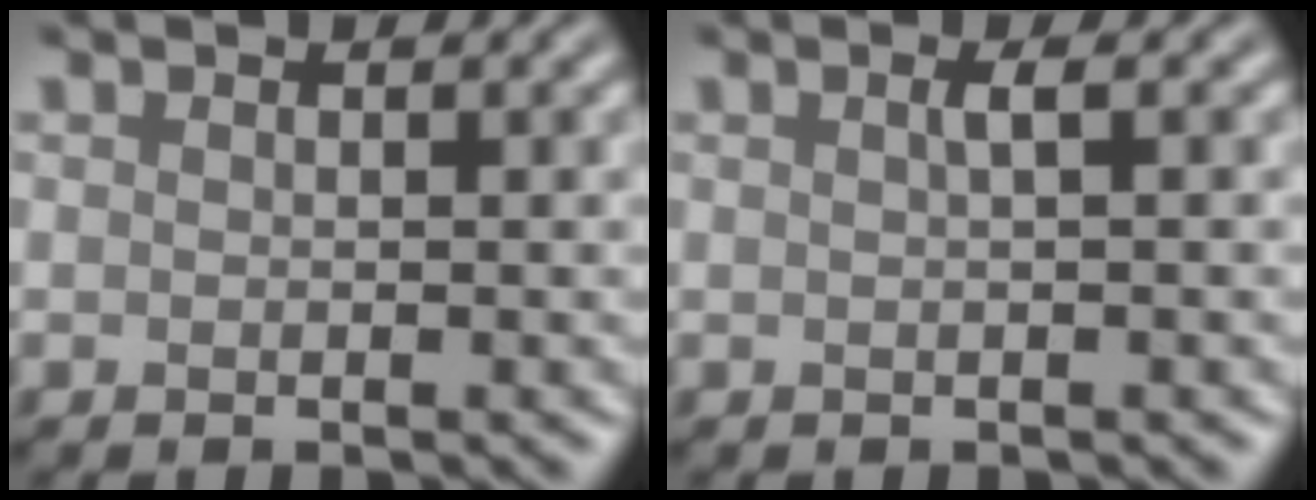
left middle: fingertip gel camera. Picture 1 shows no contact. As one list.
[{"total": 1.3, "force": [0.2, 0.4, 1.2], "torque": [-0.017, 0.006, 0.001]}]